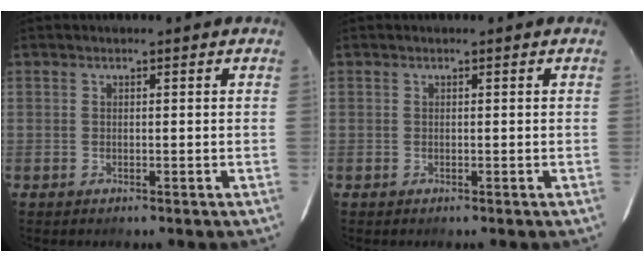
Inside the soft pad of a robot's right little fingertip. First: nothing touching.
{"total": 0.0}